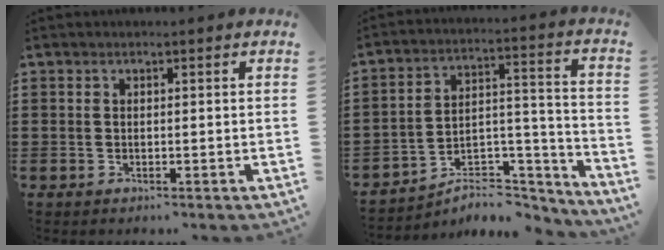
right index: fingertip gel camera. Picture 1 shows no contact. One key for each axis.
{"total": 5.4, "fx": -4.6, "fy": 2.2, "fz": 1.9, "tx": -0.032, "ty": 0.003, "tz": -0.088}